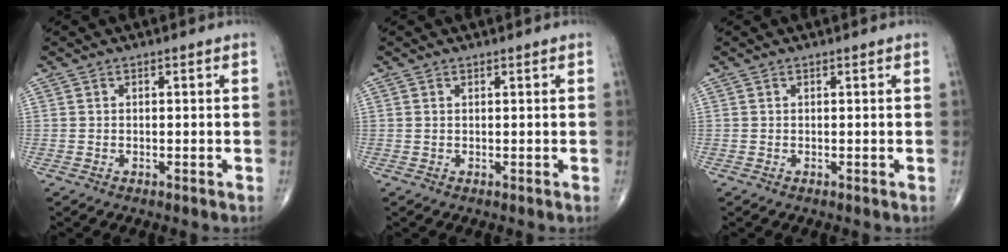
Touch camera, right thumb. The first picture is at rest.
{"total": 0.0}
{"total": 0.0}